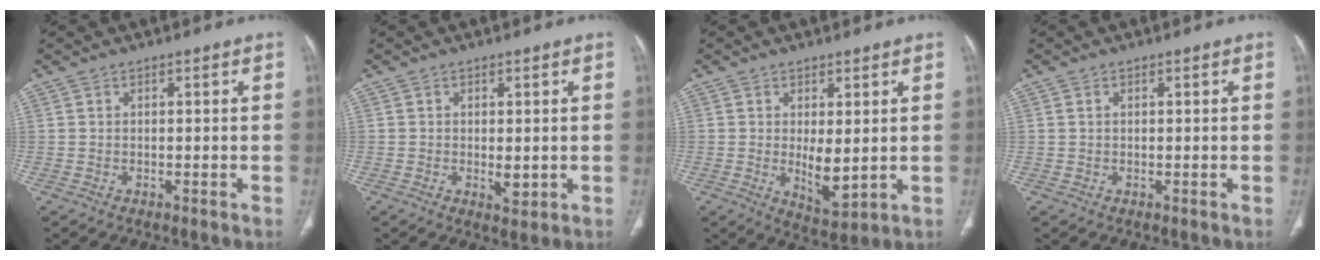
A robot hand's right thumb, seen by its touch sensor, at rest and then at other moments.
{"total": 2.7, "force": [-0.3, 1.4, 2.3], "torque": [-0.030, -0.008, 0.001]}
{"total": 6.3, "force": [0.1, 2.7, 5.7], "torque": [-0.083, -0.020, 0.014]}
{"total": 0.6, "force": [0.2, 0.4, 0.4], "torque": [-0.009, 0.003, 0.004]}